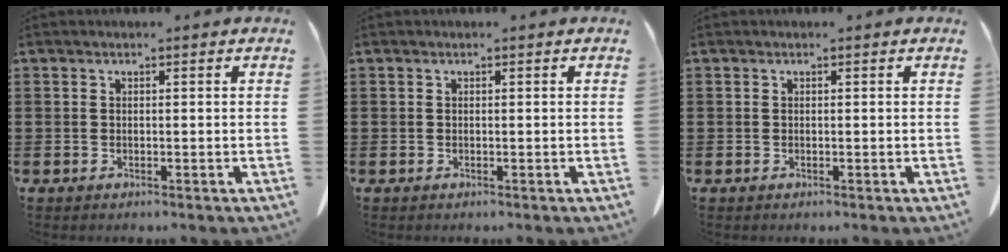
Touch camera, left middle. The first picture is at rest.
{"total": 0.0}
{"total": 0.0}